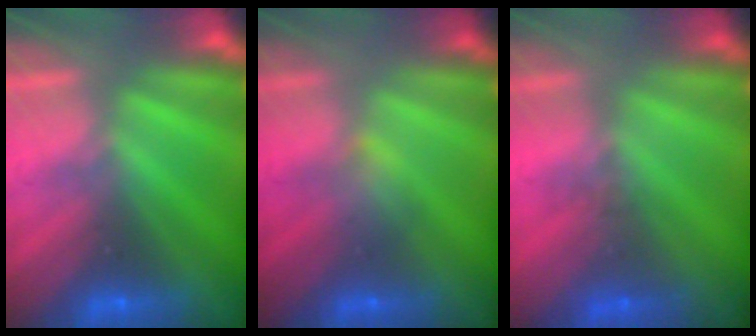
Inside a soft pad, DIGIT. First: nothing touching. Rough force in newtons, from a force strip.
{"total": 2.7}
{"total": 1.7}